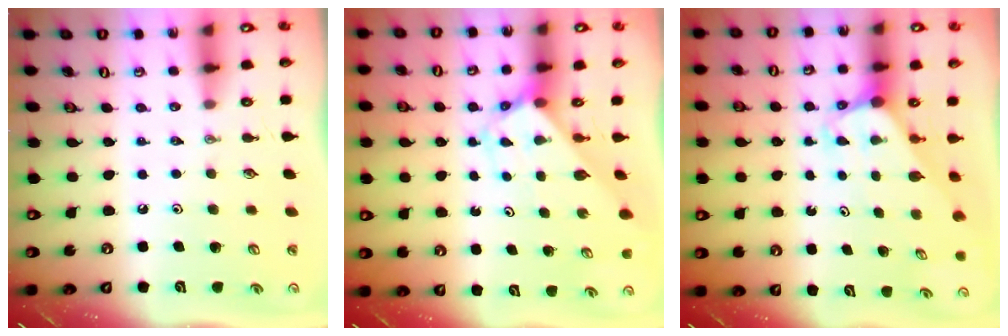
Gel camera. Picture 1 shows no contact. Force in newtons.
{"total": 2.9, "press": 2.9, "slide": 0.2}
{"total": 3.0, "press": 3.0, "slide": 0.0}